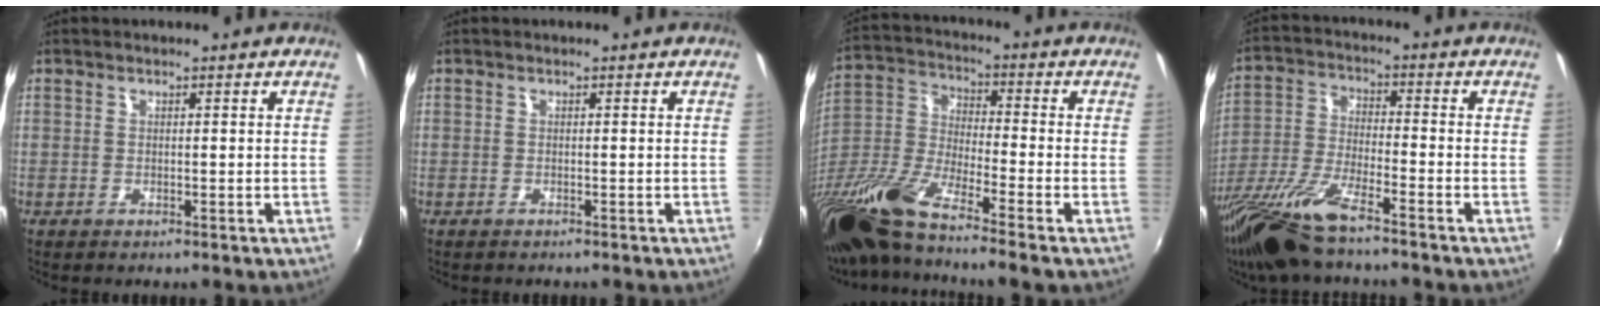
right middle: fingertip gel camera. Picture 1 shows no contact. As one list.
[{"total": 0.7, "force": [-0.5, 0.4, 0.0], "torque": [-0.001, 0.000, -0.008]}, {"total": 18.0, "force": [-13.0, 1.5, 12.3], "torque": [-0.245, -0.048, -0.258]}, {"total": 13.7, "force": [-10.5, 2.3, 8.6], "torque": [-0.182, -0.034, -0.203]}]